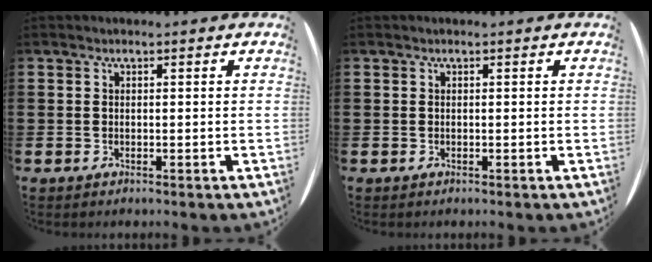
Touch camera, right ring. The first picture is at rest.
{"total": 0.0}